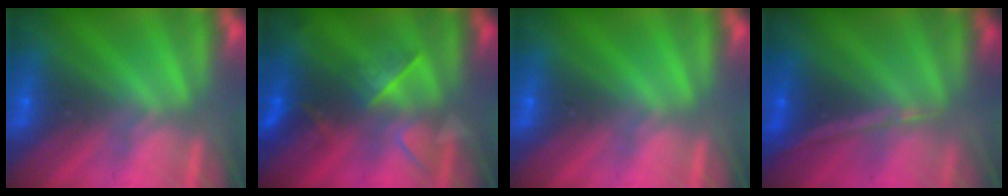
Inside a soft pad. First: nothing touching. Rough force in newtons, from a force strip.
{"total": 2.6}
{"total": 0.0}
{"total": 1.3}